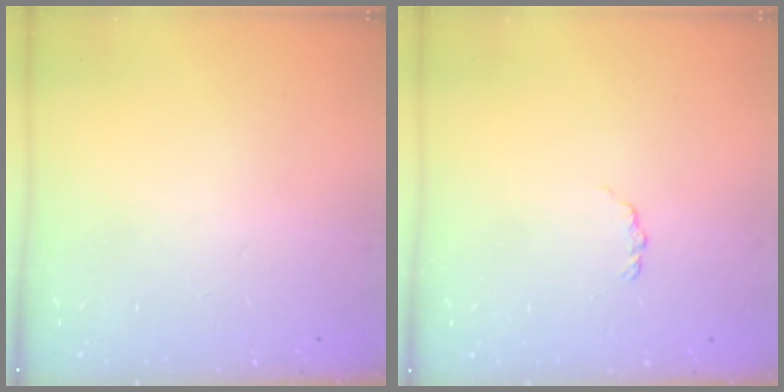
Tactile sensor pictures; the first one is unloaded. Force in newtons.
{"total": 2.8, "press": 2.7, "slide": 0.4}